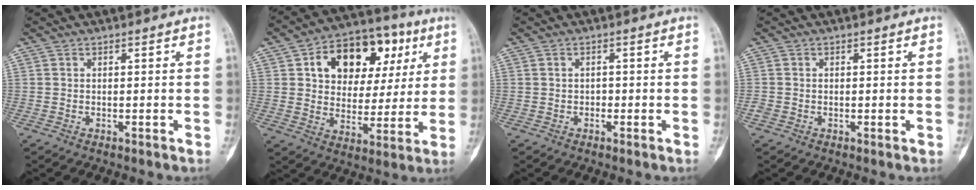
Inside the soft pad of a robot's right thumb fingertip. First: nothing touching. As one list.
[{"total": 18.9, "force": [6.9, 12.6, 12.4], "torque": [-0.127, 0.010, 0.105]}, {"total": 0.9, "force": [-0.2, 0.8, 0.3], "torque": [0.002, 0.001, -0.005]}, {"total": 1.1, "force": [-0.2, 1.0, 0.4], "torque": [-0.001, 0.004, -0.005]}]